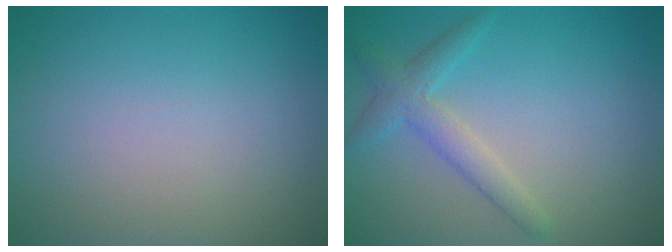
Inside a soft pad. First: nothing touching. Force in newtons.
{"total": 2.7, "press": 2.7, "slide": 0.1}